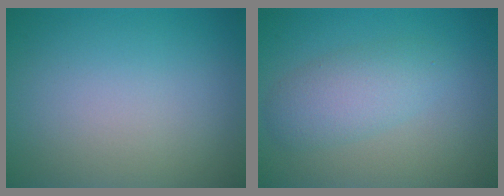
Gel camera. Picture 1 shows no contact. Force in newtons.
{"total": 3.4, "press": 3.4, "slide": 0.1}